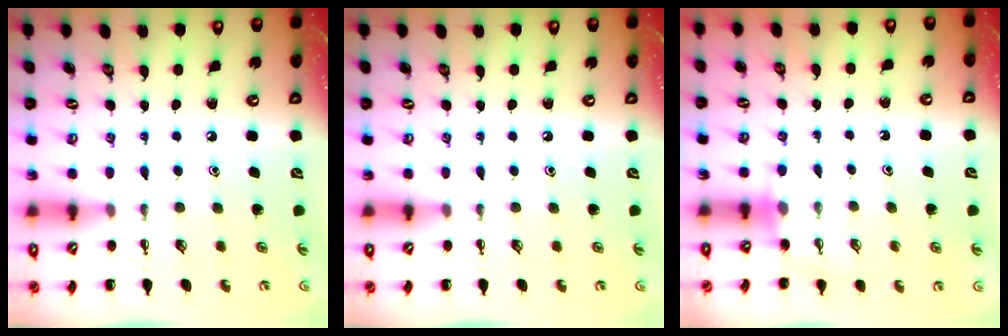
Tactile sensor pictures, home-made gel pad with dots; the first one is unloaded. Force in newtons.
{"total": 0.0}
{"total": 2.6, "press": 2.5, "slide": 0.9}